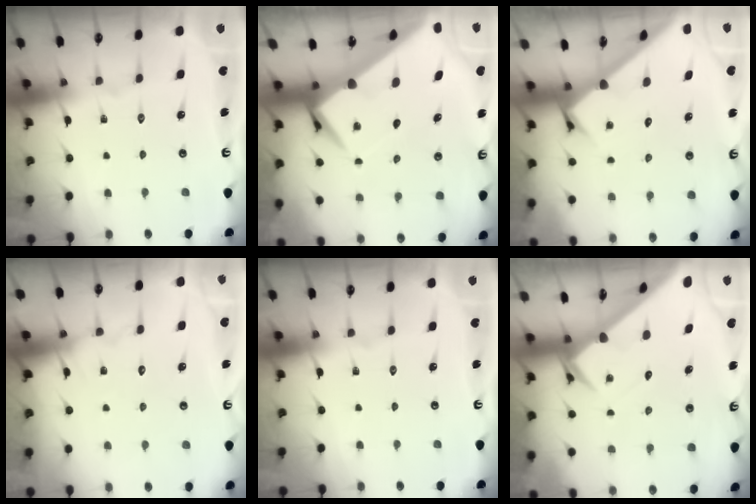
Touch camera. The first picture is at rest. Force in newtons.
{"total": 7.4, "press": 7.4, "slide": 0.6}
{"total": 2.4, "press": 2.4, "slide": 0.2}
{"total": 5.3, "press": 5.2, "slide": 0.5}
{"total": 0.0}
{"total": 3.0, "press": 3.0, "slide": 0.1}